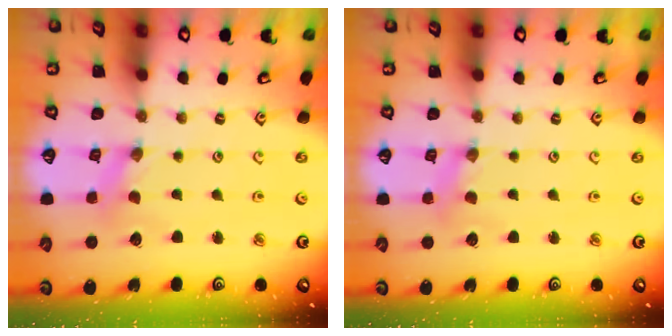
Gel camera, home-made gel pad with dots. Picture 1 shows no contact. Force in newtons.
{"total": 2.5, "press": 2.5, "slide": 0.3}